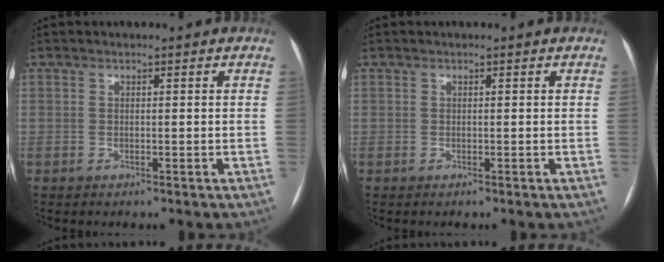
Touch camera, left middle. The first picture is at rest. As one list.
[{"total": 0.0}]